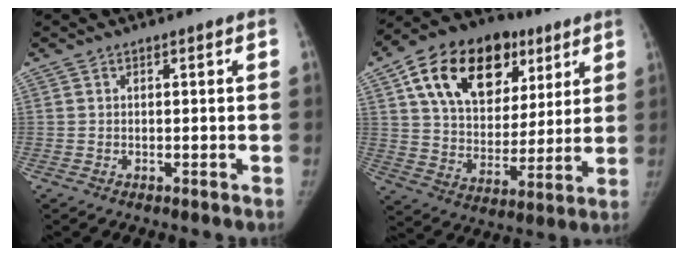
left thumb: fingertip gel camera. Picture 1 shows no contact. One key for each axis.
{"total": 24.4, "fx": 11.0, "fy": 15.9, "fz": 15.0, "tx": -0.217, "ty": 0.000, "tz": 0.179}